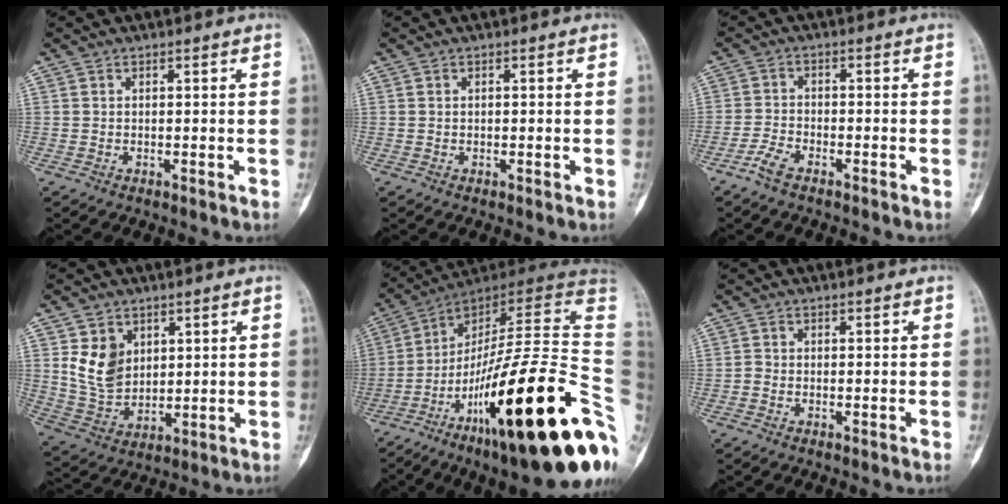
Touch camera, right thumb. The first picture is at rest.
{"total": 0.0}
{"total": 3.8, "force": [-2.9, 1.5, 2.1], "torque": [-0.049, 0.014, -0.058]}
{"total": 9.4, "force": [3.3, 7.0, 5.3], "torque": [-0.076, -0.022, 0.082]}
{"total": 35.9, "force": [-10.2, 7.4, 33.6], "torque": [-0.431, 0.060, -0.162]}
{"total": 0.9, "force": [-0.6, 0.2, 0.5], "torque": [-0.014, 0.000, -0.017]}